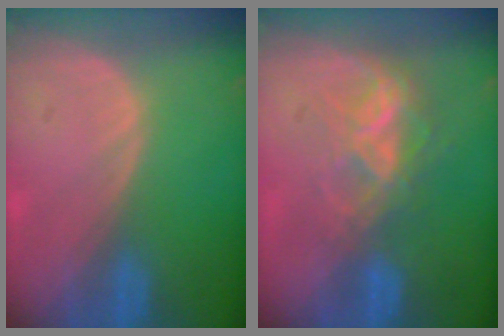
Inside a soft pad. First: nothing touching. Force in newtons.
{"total": 7.3, "press": 6.2, "slide": 3.9}